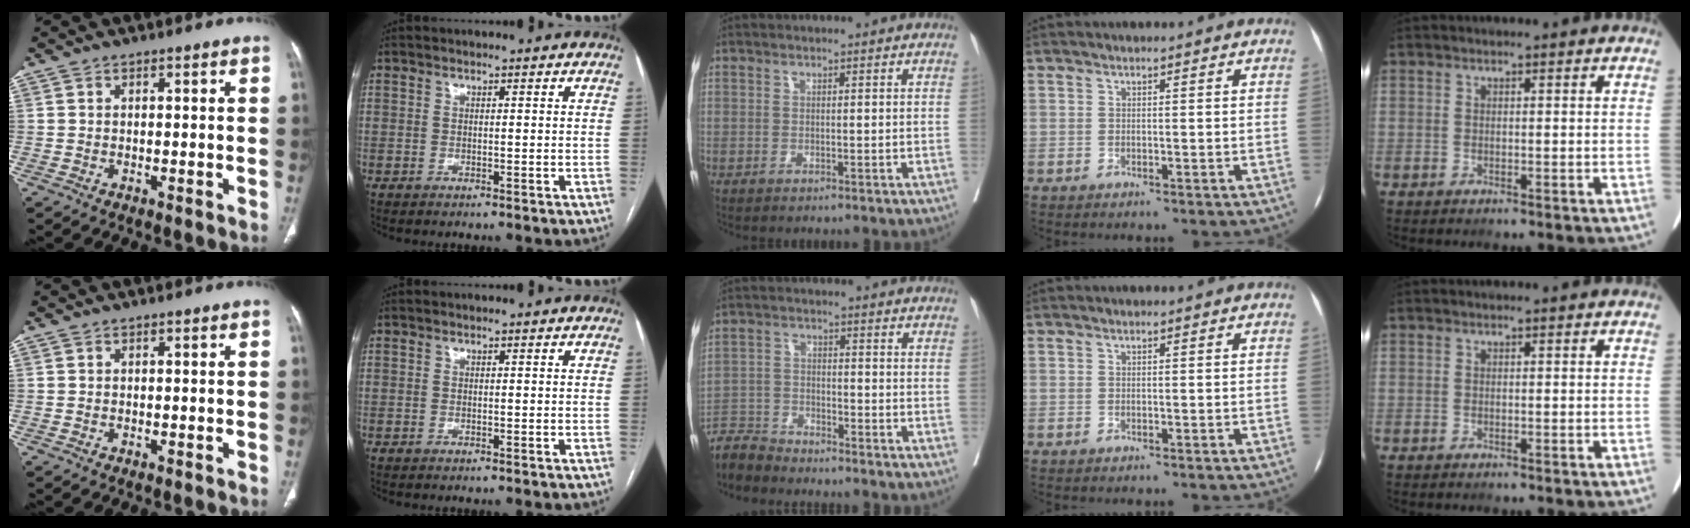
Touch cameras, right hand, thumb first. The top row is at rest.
{"middle": {"total": 5.0, "force": [-5.0, 0.3, -0.7], "torque": [0.015, -0.005, -0.096]}}